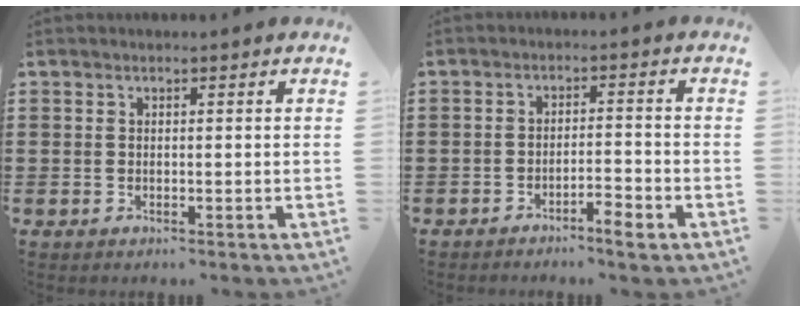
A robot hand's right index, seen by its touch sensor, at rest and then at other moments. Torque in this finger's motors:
{"motor_torque": [0.12, -0.02, 0.00, 0.00]}